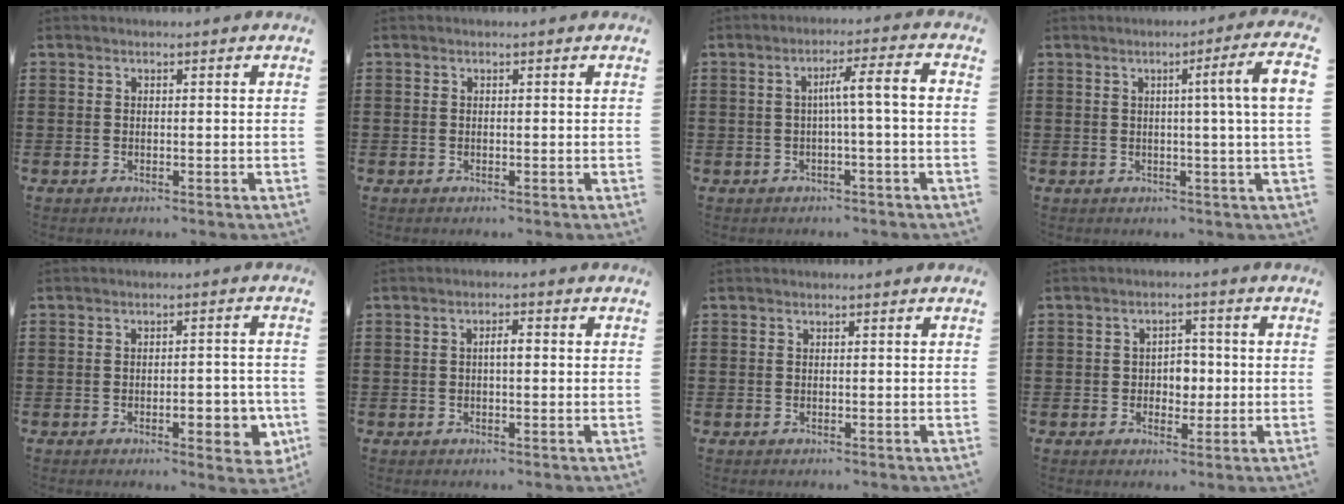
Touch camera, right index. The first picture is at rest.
{"total": 0.0}
{"total": 5.2, "force": [-0.6, 0.0, 5.2], "torque": [-0.096, 0.003, -0.017]}
{"total": 6.0, "force": [1.0, -0.9, 5.9], "torque": [-0.093, -0.013, 0.007]}
{"total": 5.1, "force": [-1.6, 2.0, 4.4], "torque": [-0.055, -0.001, -0.029]}
{"total": 2.2, "force": [0.0, 0.6, 2.1], "torque": [-0.039, 0.003, -0.002]}
{"total": 0.0}
{"total": 3.3, "force": [-0.3, 2.7, 2.0], "torque": [-0.037, 0.005, -0.013]}